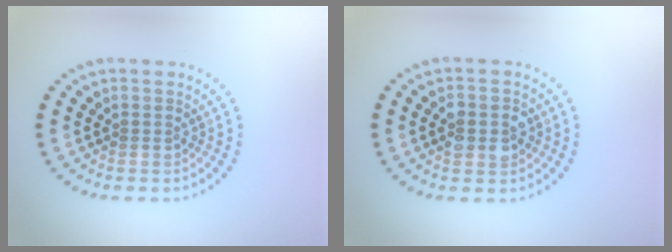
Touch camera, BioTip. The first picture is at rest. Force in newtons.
{"total": 2.9, "press": 2.9, "slide": 0.3}